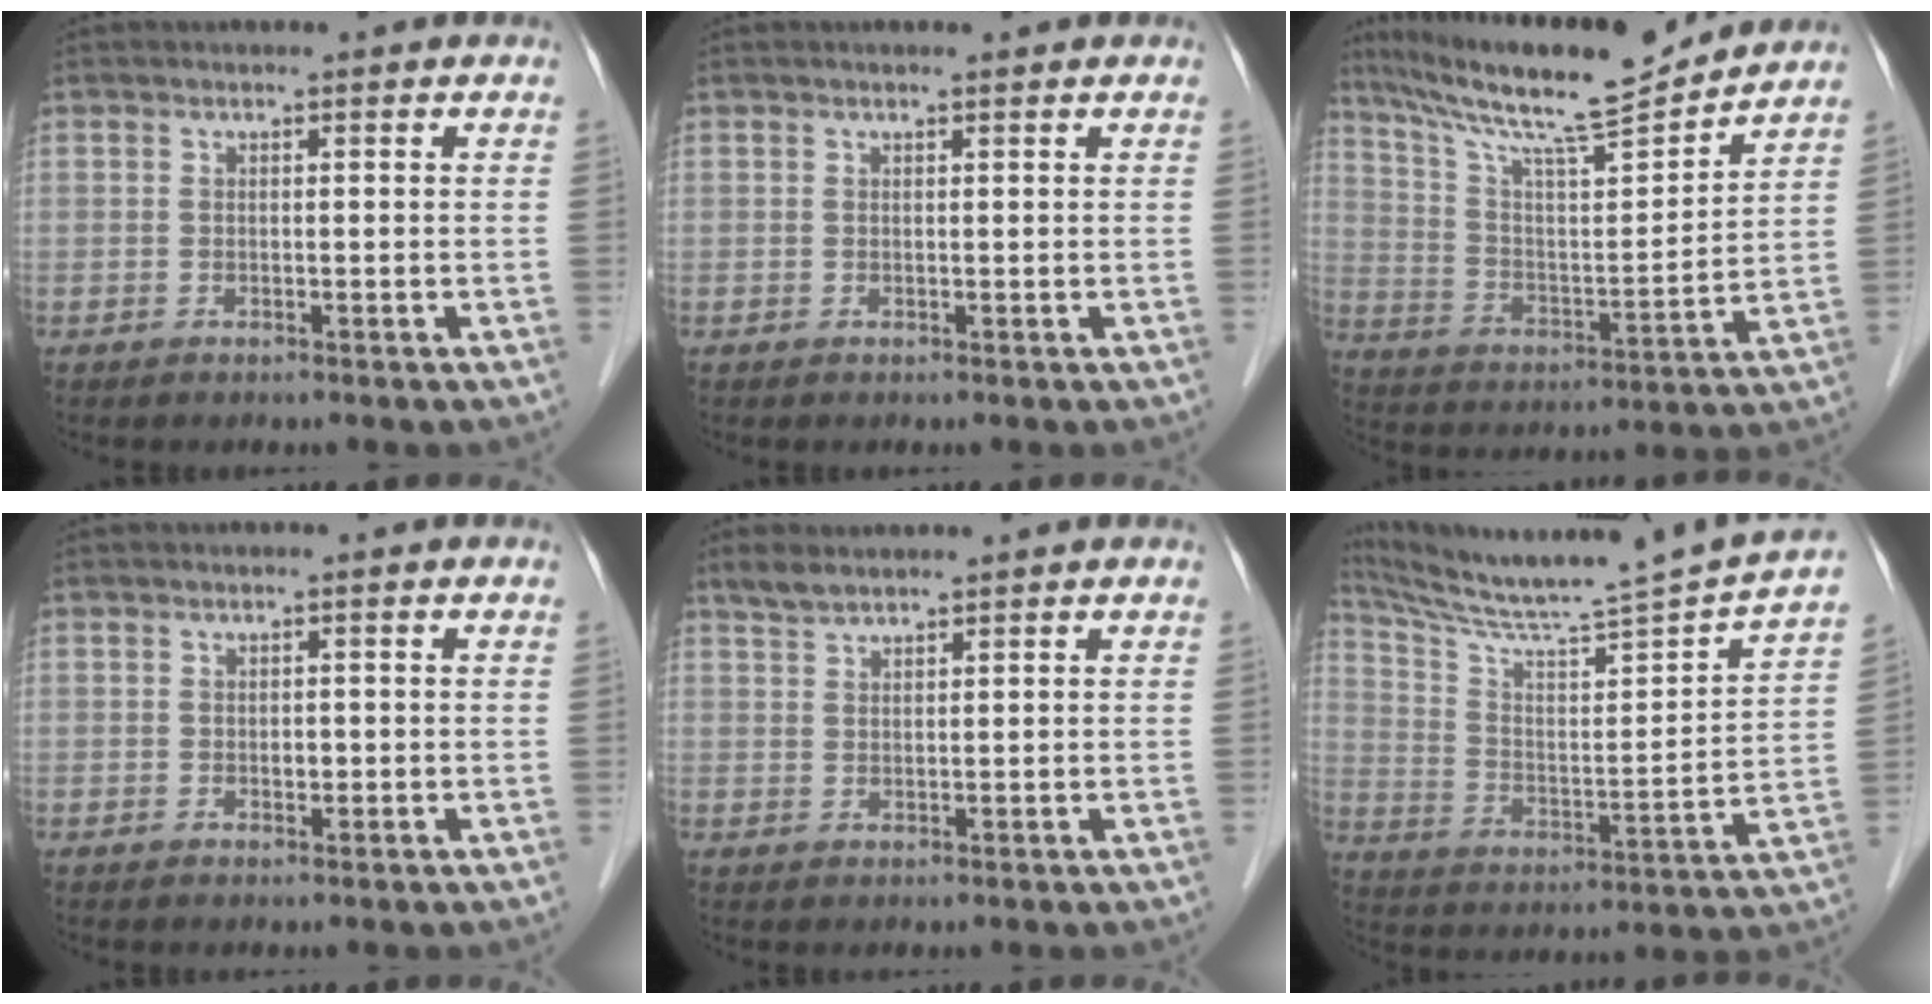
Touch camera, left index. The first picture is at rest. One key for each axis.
{"total": 1.0, "fx": 0.8, "fy": 0.0, "fz": 0.5, "tx": -0.011, "ty": 0.009, "tz": 0.014}
{"total": 17.9, "fx": 15.8, "fy": 0.4, "fz": 8.4, "tx": -0.150, "ty": 0.006, "tz": 0.264}
{"total": 1.0, "fx": 0.0, "fy": 0.6, "fz": 0.7, "tx": -0.012, "ty": 0.001, "tz": 0.001}
{"total": 2.4, "fx": 2.3, "fy": 0.3, "fz": 0.8, "tx": -0.021, "ty": 0.012, "tz": 0.048}
{"total": 20.9, "fx": 19.0, "fy": -2.4, "fz": 8.2, "tx": -0.145, "ty": -0.062, "tz": 0.281}